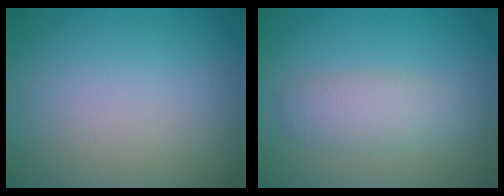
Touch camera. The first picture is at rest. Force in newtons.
{"total": 2.6, "press": 2.6, "slide": 0.2}